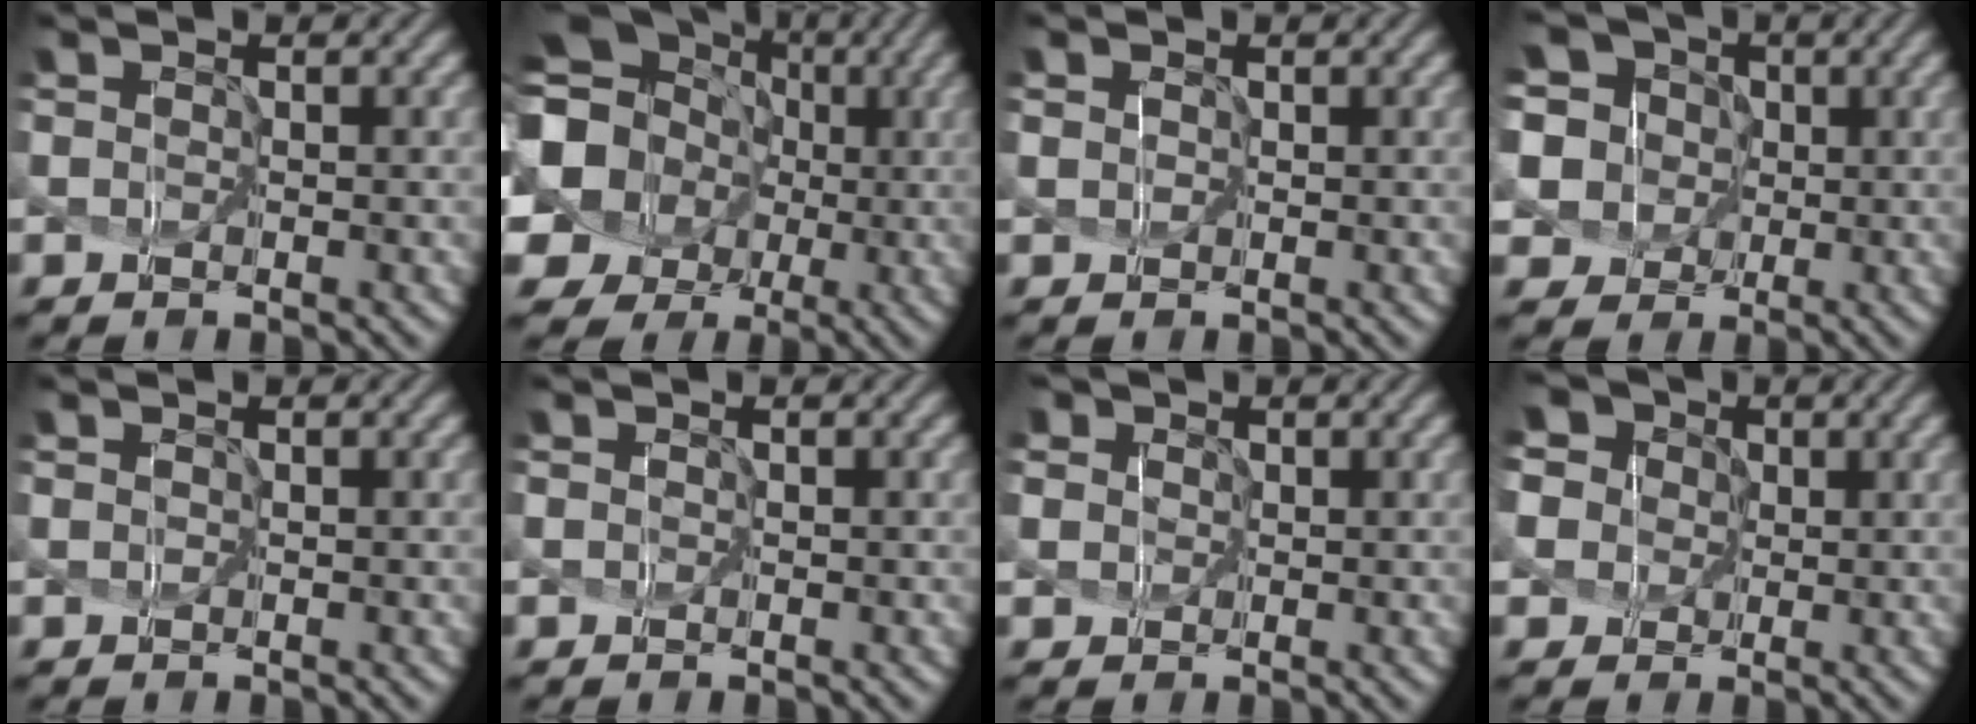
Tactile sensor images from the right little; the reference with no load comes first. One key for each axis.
{"total": 16.0, "fx": -0.5, "fy": 14.9, "fz": 5.8, "tx": -0.184, "ty": -0.009, "tz": -0.038}
{"total": 2.6, "fx": 1.1, "fy": 2.1, "fz": 1.2, "tx": -0.019, "ty": 0.025, "tz": -0.006}
{"total": 8.0, "fx": 1.9, "fy": 7.1, "fz": 3.3, "tx": -0.118, "ty": 0.022, "tz": 0.009}
{"total": 0.6, "fx": 0.3, "fy": 0.4, "fz": 0.3, "tx": 0.000, "ty": 0.007, "tz": -0.003}
{"total": 0.7, "fx": 0.2, "fy": 0.6, "fz": 0.3, "tx": 0.001, "ty": 0.008, "tz": -0.005}
{"total": 8.3, "fx": 3.2, "fy": 6.8, "fz": 3.5, "tx": -0.096, "ty": 0.036, "tz": 0.029}
{"total": 7.4, "fx": 1.8, "fy": 6.4, "fz": 3.2, "tx": -0.093, "ty": 0.025, "tz": -0.002}